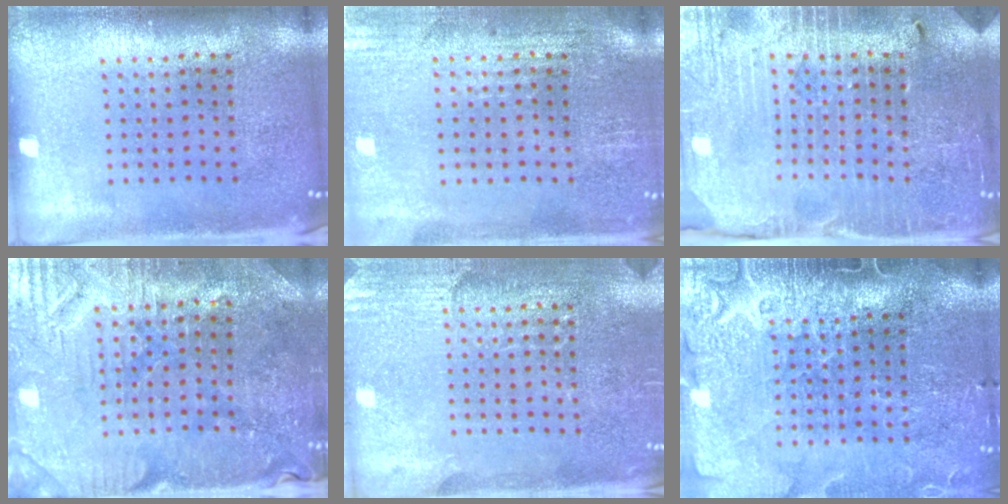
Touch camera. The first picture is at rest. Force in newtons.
{"total": 0.6, "press": 0.5, "slide": 0.4}
{"total": 3.8, "press": 3.7, "slide": 0.9}
{"total": 1.7, "press": 1.6, "slide": 0.5}
{"total": 2.8, "press": 2.6, "slide": 0.8}
{"total": 4.0, "press": 3.5, "slide": 2.0}